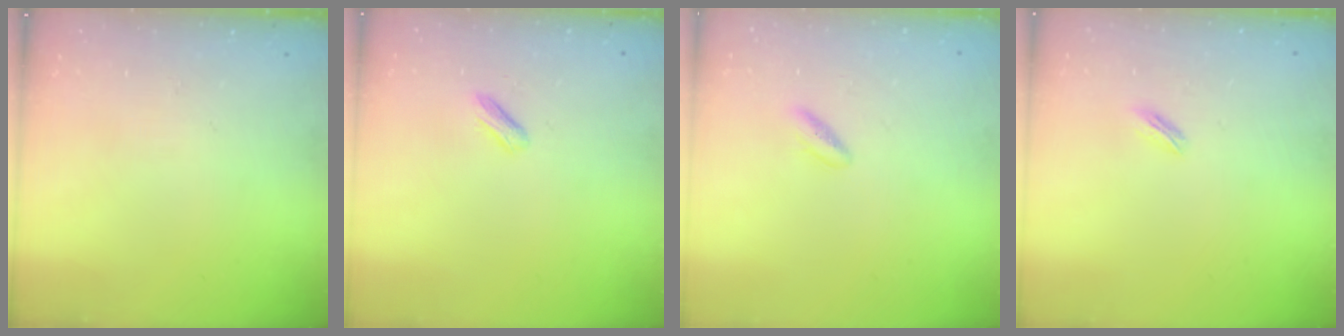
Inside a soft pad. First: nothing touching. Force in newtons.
{"total": 2.8, "press": 2.7, "slide": 0.8}
{"total": 1.8, "press": 1.5, "slide": 1.0}
{"total": 1.3, "press": 1.2, "slide": 0.3}